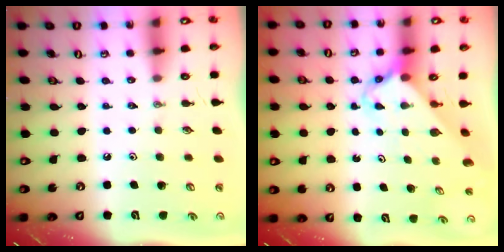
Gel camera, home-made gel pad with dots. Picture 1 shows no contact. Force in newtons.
{"total": 2.3, "press": 2.3, "slide": 0.2}